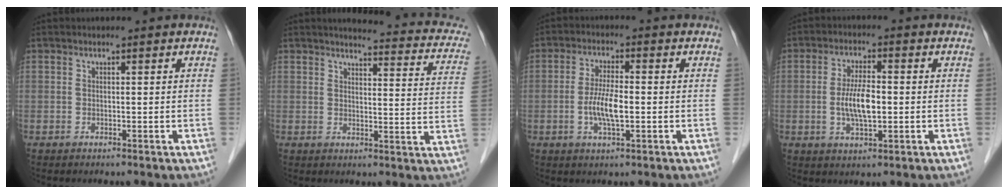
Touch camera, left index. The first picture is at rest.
{"total": 15.7, "force": [13.6, 3.5, 7.1], "torque": [-0.060, -0.027, 0.124]}
{"total": 5.4, "force": [-1.6, 1.1, 5.1], "torque": [-0.107, -0.008, -0.029]}
{"total": 6.2, "force": [-1.1, 1.8, 5.8], "torque": [-0.119, -0.004, -0.019]}